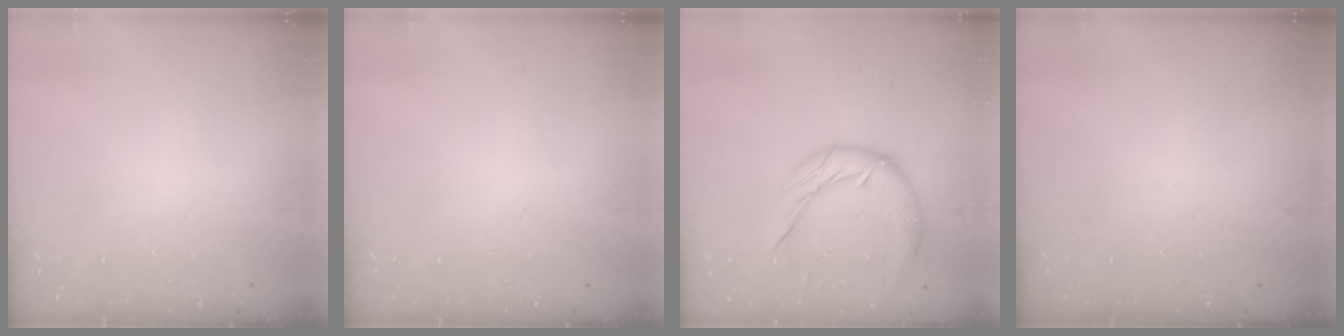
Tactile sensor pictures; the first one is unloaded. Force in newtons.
{"total": 0.0}
{"total": 13.1, "press": 13.0, "slide": 1.0}
{"total": 0.0}